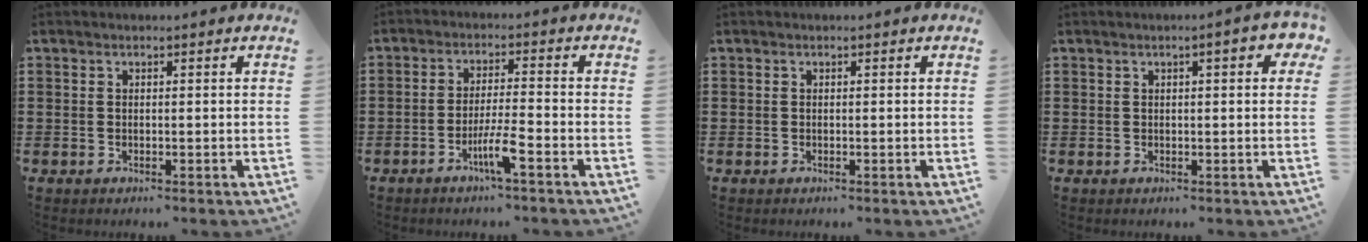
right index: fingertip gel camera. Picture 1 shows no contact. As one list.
[{"total": 4.9, "force": [-2.7, 0.0, 4.0], "torque": [-0.081, -0.011, -0.052]}, {"total": 0.0}, {"total": 2.9, "force": [1.0, 0.5, 2.7], "torque": [-0.037, -0.001, 0.011]}]